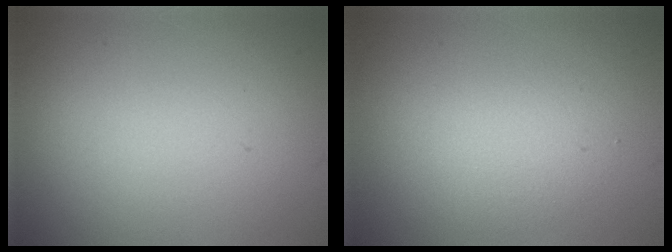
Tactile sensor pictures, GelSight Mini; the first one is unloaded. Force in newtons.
{"total": 2.3, "press": 2.3, "slide": 0.1}